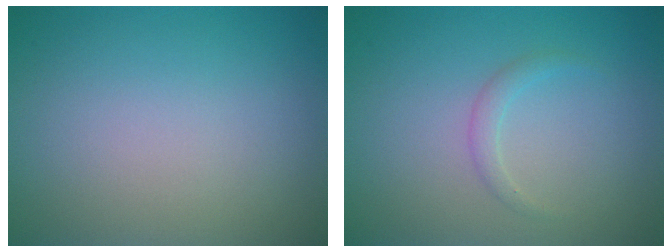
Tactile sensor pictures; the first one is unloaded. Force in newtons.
{"total": 1.1, "press": 1.1, "slide": 0.0}